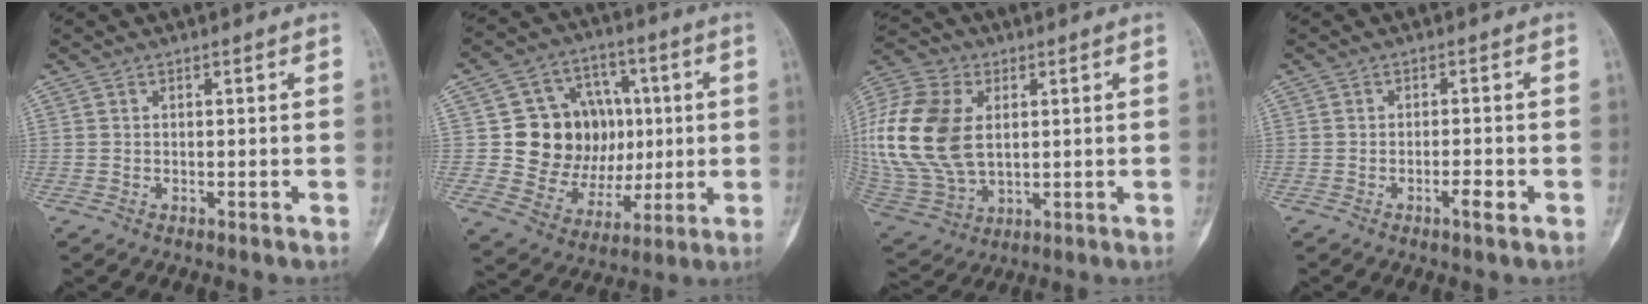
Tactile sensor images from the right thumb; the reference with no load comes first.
{"total": 17.2, "force": [1.6, 14.3, 9.5], "torque": [-0.088, 0.014, 0.046]}
{"total": 22.4, "force": [3.1, 14.8, 16.6], "torque": [-0.372, -0.009, 0.066]}
{"total": 2.7, "force": [-1.3, 0.6, 2.2], "torque": [-0.039, 0.004, -0.023]}